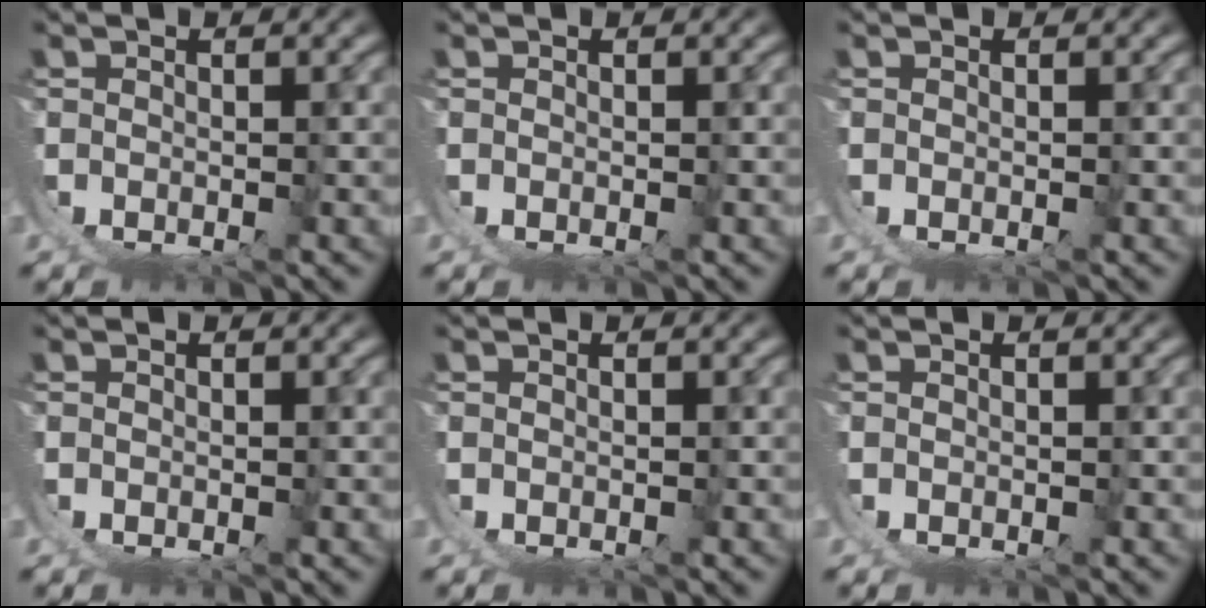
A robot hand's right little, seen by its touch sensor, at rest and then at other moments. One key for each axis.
{"total": 0.0}
{"total": 0.0}
{"total": 0.0}
{"total": 0.0}
{"total": 0.0}